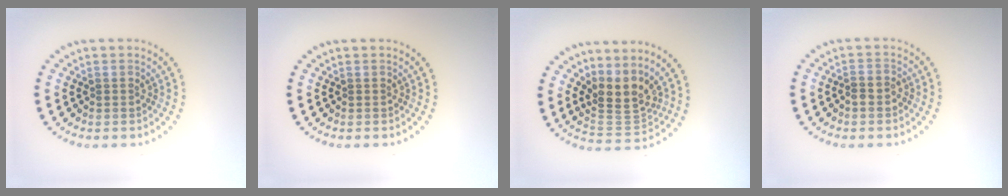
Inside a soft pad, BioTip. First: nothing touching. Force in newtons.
{"total": 0.0}
{"total": 3.4, "press": 2.6, "slide": 2.2}
{"total": 1.1, "press": 0.9, "slide": 0.7}